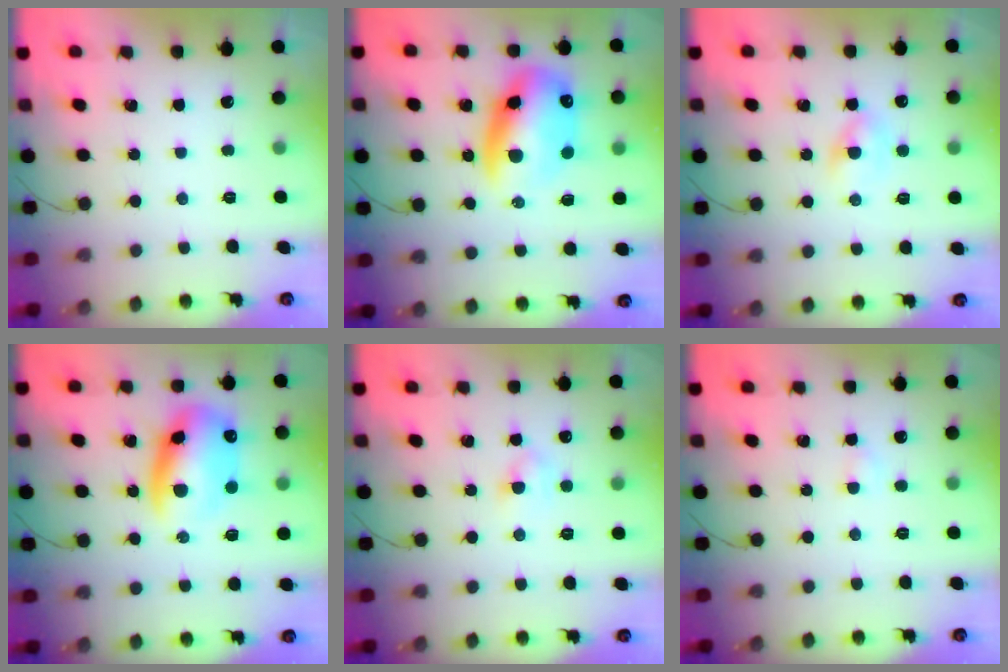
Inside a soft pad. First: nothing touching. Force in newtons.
{"total": 15.4, "press": 15.0, "slide": 3.5}
{"total": 3.4, "press": 3.2, "slide": 1.1}
{"total": 13.8, "press": 13.5, "slide": 3.0}
{"total": 4.3, "press": 4.0, "slide": 1.5}
{"total": 2.2, "press": 2.0, "slide": 0.8}